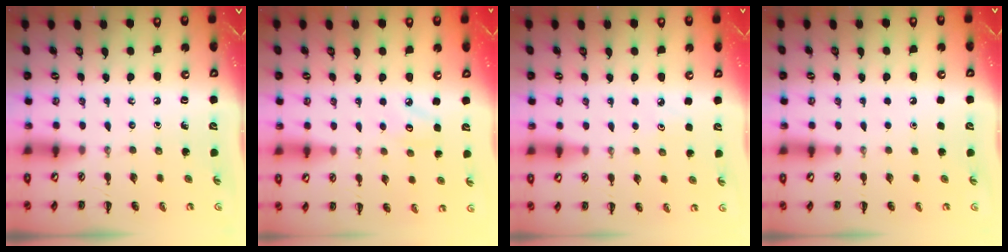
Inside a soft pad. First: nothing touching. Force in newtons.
{"total": 3.5, "press": 3.4, "slide": 0.9}
{"total": 4.0, "press": 3.8, "slide": 1.3}
{"total": 1.6, "press": 1.5, "slide": 0.1}